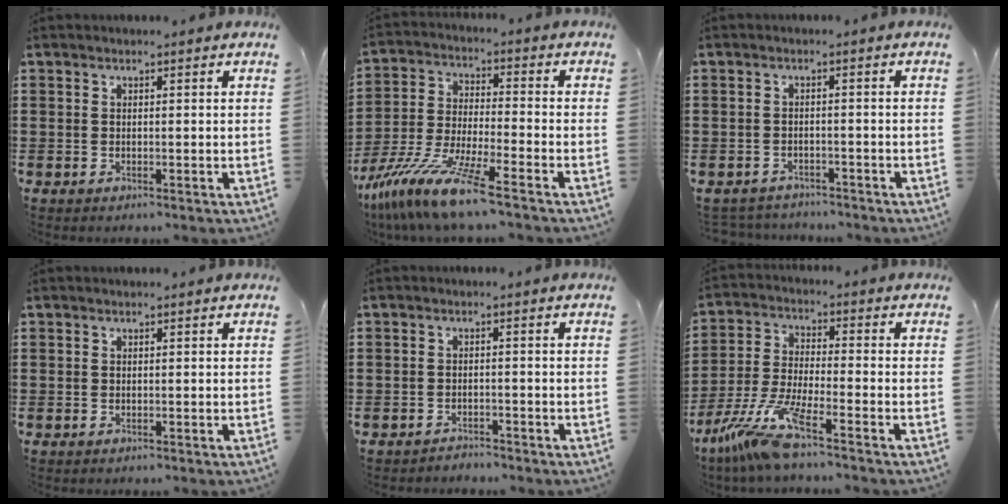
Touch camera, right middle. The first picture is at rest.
{"total": 11.4, "force": [-9.4, -0.3, 6.5], "torque": [-0.147, -0.006, -0.190]}
{"total": 2.0, "force": [-1.9, 0.4, -0.2], "torque": [-0.004, -0.003, -0.043]}
{"total": 0.0}
{"total": 1.9, "force": [-1.8, 0.3, -0.3], "torque": [-0.001, 0.001, -0.042]}
{"total": 9.1, "force": [-6.9, 0.2, 5.8], "torque": [-0.144, -0.017, -0.144]}